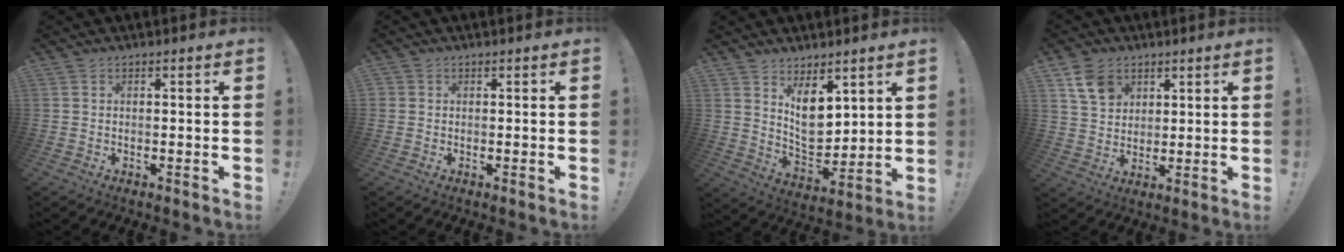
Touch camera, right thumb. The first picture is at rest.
{"total": 0.5, "force": [0.1, 0.5, 0.0], "torque": [-0.001, 0.000, 0.002]}
{"total": 10.8, "force": [5.6, 7.0, 6.0], "torque": [-0.083, -0.046, 0.110]}
{"total": 9.2, "force": [5.1, 6.8, 3.6], "torque": [-0.047, -0.028, 0.101]}